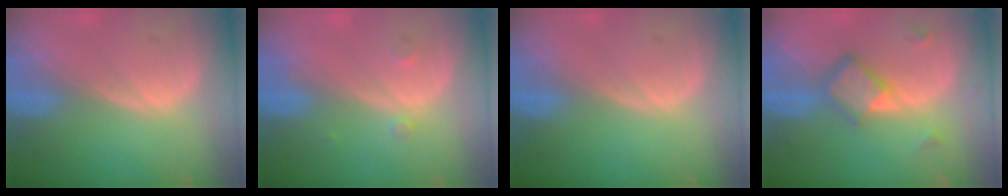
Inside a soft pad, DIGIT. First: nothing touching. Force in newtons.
{"total": 1.3, "press": 1.3, "slide": 0.1}
{"total": 0.0}
{"total": 5.8, "press": 5.1, "slide": 2.7}